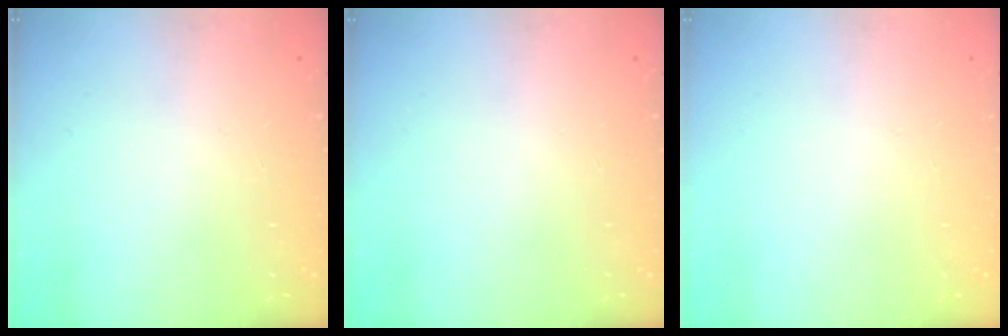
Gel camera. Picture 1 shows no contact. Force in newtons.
{"total": 0.0}
{"total": 0.0}